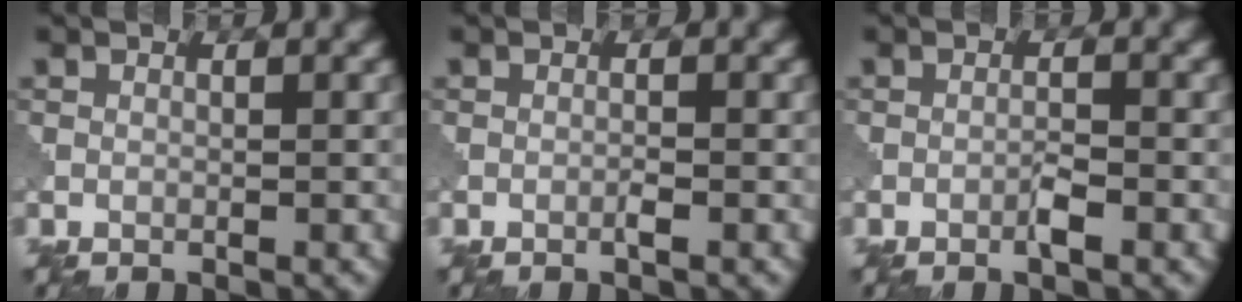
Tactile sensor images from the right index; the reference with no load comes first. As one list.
[{"total": 0.7, "force": [-0.4, 0.0, 0.6], "torque": [-0.012, 0.001, -0.009]}, {"total": 1.4, "force": [-0.8, 0.2, 1.2], "torque": [-0.021, 0.003, -0.017]}]